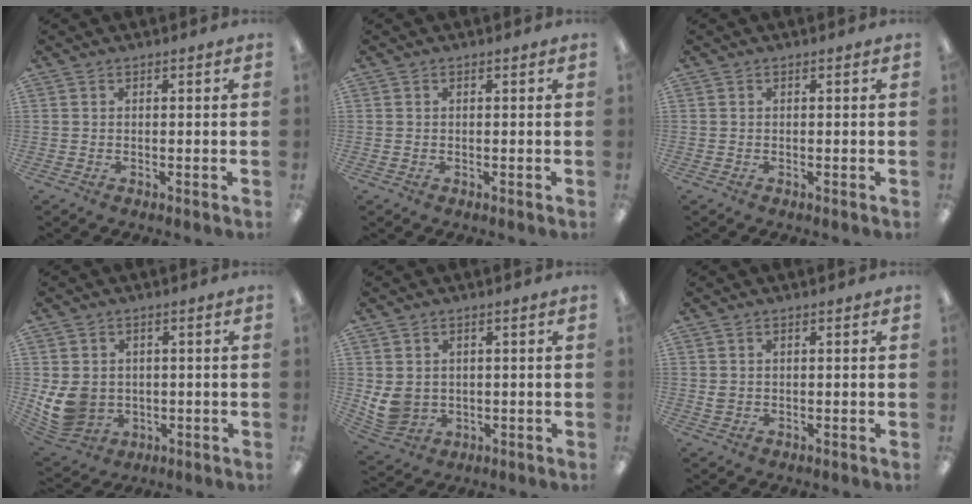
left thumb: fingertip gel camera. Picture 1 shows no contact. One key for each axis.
{"total": 0.0}
{"total": 0.0}
{"total": 9.2, "fx": 0.0, "fy": 8.1, "fz": 4.4, "tx": -0.110, "ty": 0.001, "tz": 0.007}
{"total": 6.1, "fx": 1.5, "fy": 5.2, "fz": 2.8, "tx": -0.071, "ty": -0.004, "tz": 0.032}
{"total": 1.4, "fx": 0.4, "fy": 1.1, "fz": 0.8, "tx": -0.018, "ty": 0.004, "tz": 0.006}